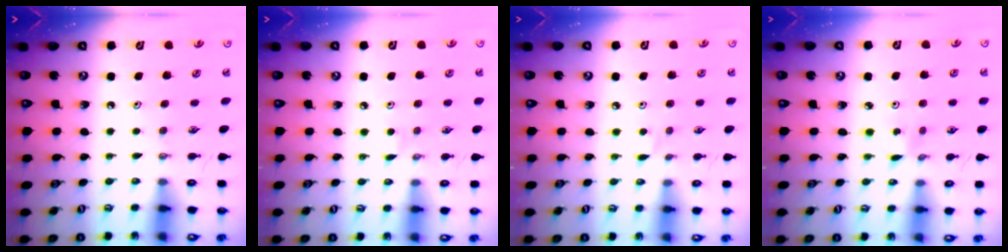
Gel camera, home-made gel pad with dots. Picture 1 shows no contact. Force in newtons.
{"total": 2.1, "press": 2.1, "slide": 0.3}
{"total": 2.2, "press": 2.2, "slide": 0.3}
{"total": 1.1, "press": 1.1, "slide": 0.1}